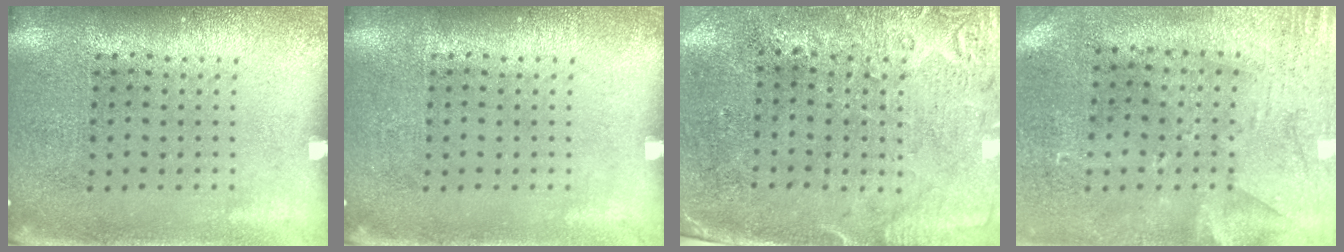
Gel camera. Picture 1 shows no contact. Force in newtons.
{"total": 0.0}
{"total": 2.8, "press": 2.4, "slide": 1.5}
{"total": 2.8, "press": 2.3, "slide": 1.6}